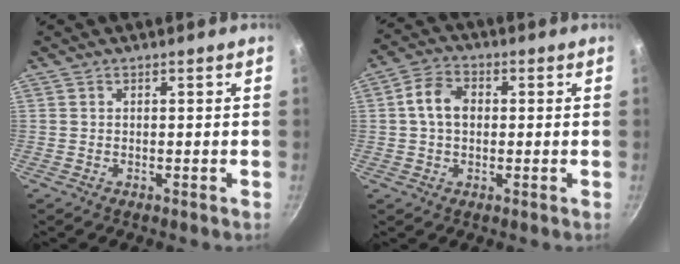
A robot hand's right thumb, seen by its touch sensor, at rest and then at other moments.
{"total": 6.6, "force": [0.5, 4.8, 4.5], "torque": [-0.071, 0.017, -0.001]}